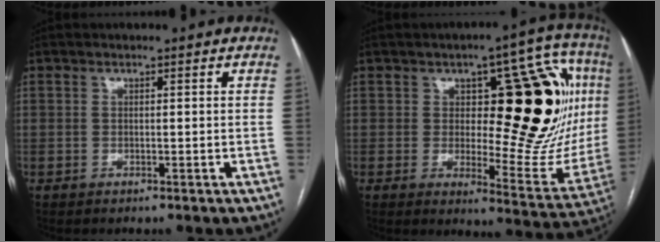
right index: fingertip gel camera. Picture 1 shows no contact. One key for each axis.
{"total": 25.6, "fx": 4.2, "fy": 9.6, "fz": 23.4, "tx": -0.279, "ty": 0.028, "tz": 0.076}